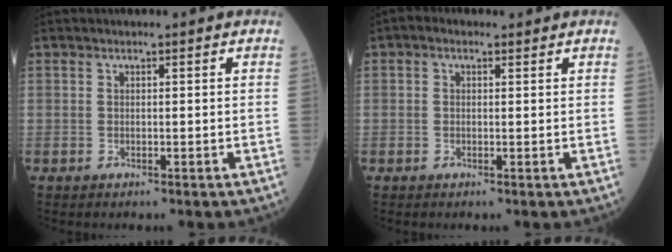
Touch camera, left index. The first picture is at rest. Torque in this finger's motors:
{"motor_torque": [0.02, -0.06, -0.35, 0.03]}